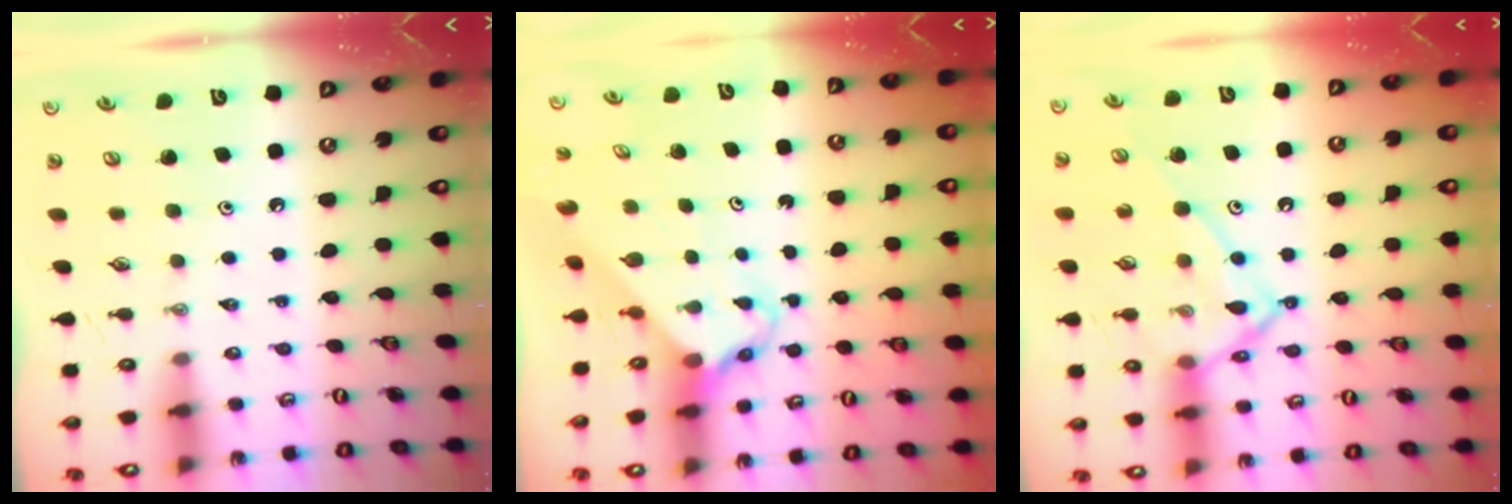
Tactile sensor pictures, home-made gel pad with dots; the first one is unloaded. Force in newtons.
{"total": 2.7, "press": 2.7, "slide": 0.2}
{"total": 15.7, "press": 15.6, "slide": 1.3}